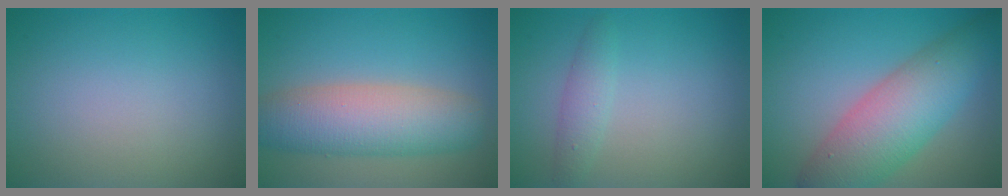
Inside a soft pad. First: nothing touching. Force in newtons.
{"total": 7.1, "press": 7.1, "slide": 0.1}
{"total": 1.7, "press": 1.7, "slide": 0.1}
{"total": 8.0, "press": 8.0, "slide": 0.2}